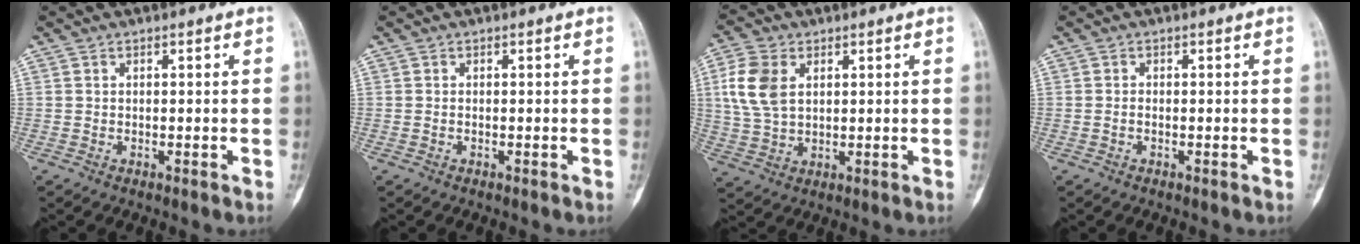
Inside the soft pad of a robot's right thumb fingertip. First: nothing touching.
{"total": 0.0}
{"total": 9.0, "force": [2.4, 5.9, 6.4], "torque": [-0.135, 0.001, 0.050]}
{"total": 0.7, "force": [-0.3, 0.4, 0.5], "torque": [-0.012, 0.002, -0.006]}